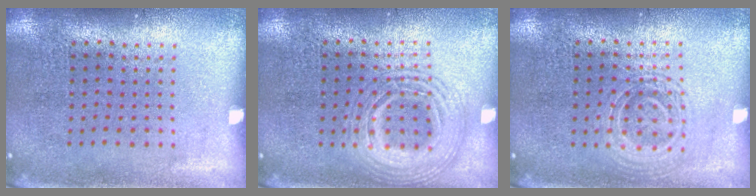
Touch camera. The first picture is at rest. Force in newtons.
{"total": 2.6, "press": 2.6, "slide": 0.3}
{"total": 1.4, "press": 1.3, "slide": 0.3}